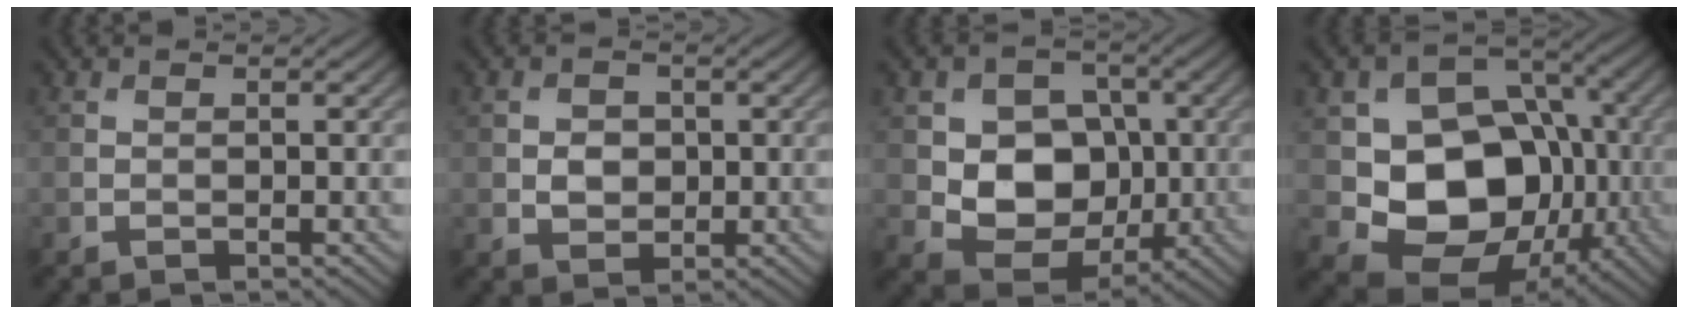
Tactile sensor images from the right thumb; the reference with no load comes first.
{"total": 2.7, "force": [0.0, 2.3, 1.4], "torque": [-0.029, -0.002, -0.005]}
{"total": 8.6, "force": [-0.1, 7.0, 5.0], "torque": [-0.106, -0.012, -0.011]}
{"total": 13.4, "force": [-1.6, 10.4, 8.3], "torque": [-0.132, -0.021, -0.027]}